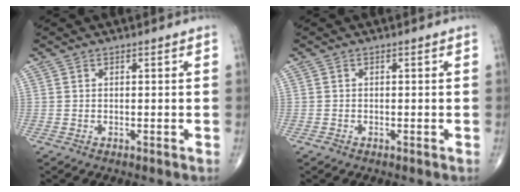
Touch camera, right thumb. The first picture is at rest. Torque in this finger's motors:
{"motor_torque": [-0.18, 0.07, 0.07, 0.08, -0.02]}